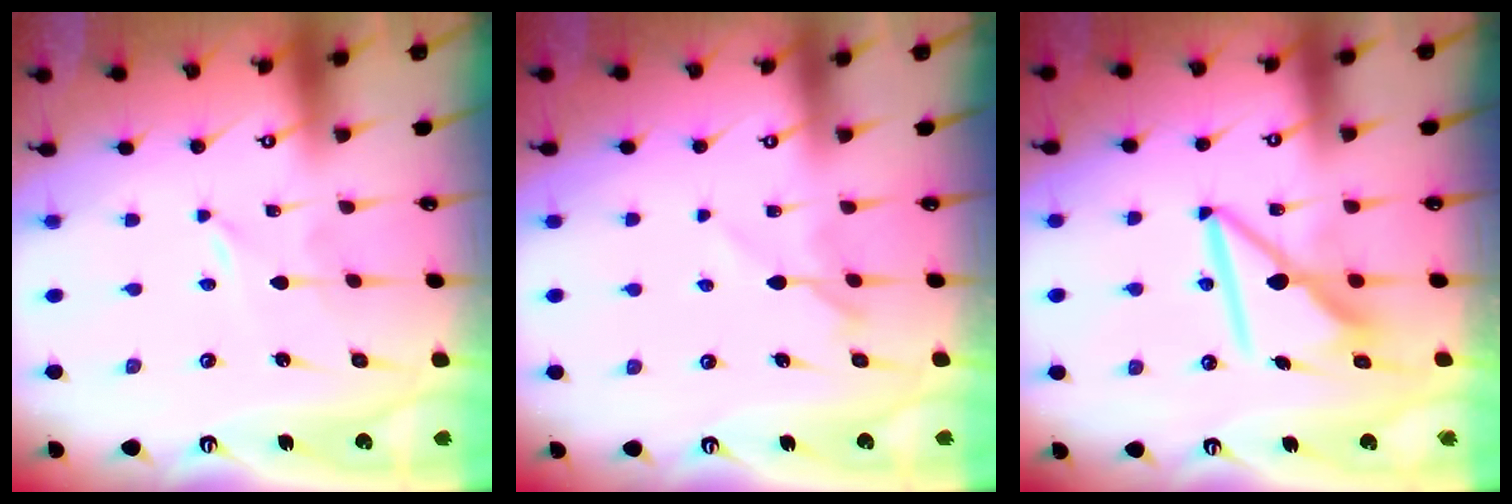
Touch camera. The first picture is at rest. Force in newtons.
{"total": 4.8, "press": 4.7, "slide": 0.7}
{"total": 10.2, "press": 10.1, "slide": 1.1}